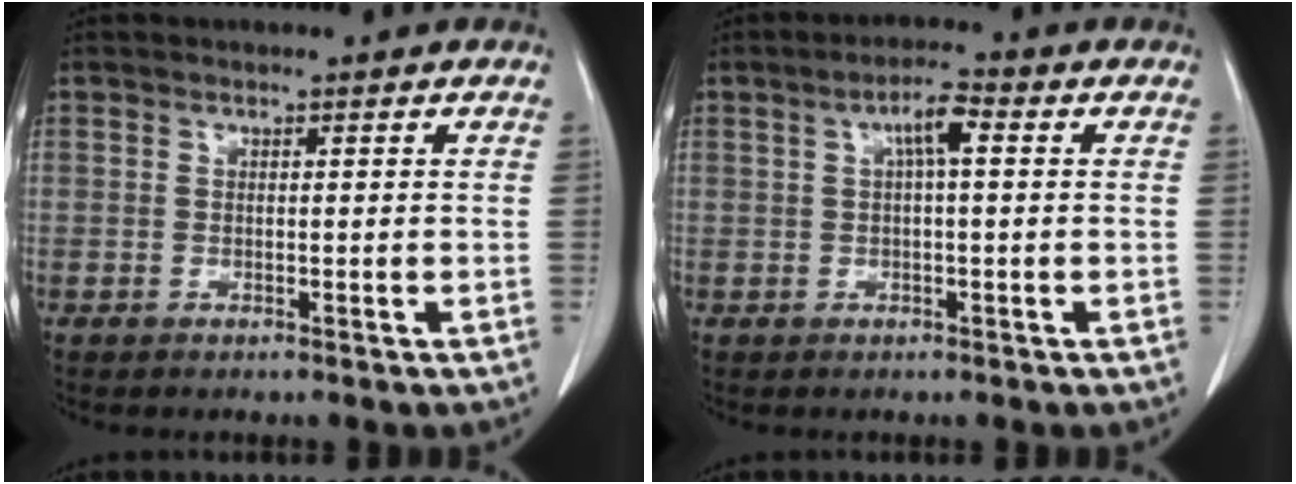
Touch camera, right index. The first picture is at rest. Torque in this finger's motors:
{"motor_torque": [0.36, -0.05, 0.11, 0.07]}